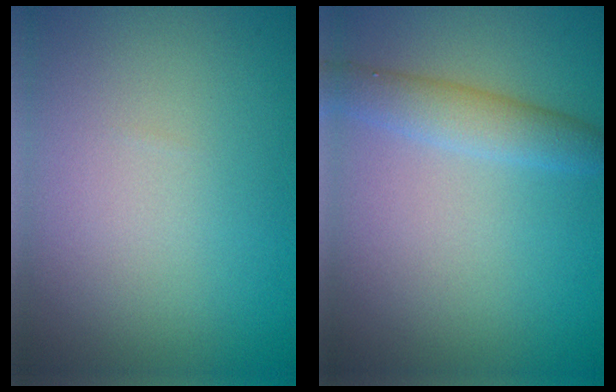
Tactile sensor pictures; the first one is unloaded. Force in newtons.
{"total": 2.9, "press": 2.9, "slide": 0.1}